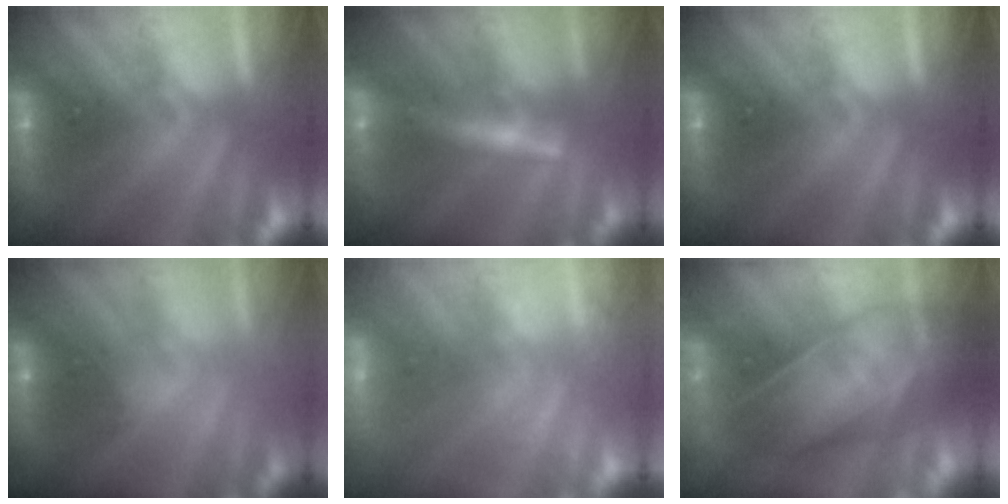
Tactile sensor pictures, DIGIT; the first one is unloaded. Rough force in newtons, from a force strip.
{"total": 2.6}
{"total": 0.0}
{"total": 2.1}
{"total": 2.0}
{"total": 5.6}